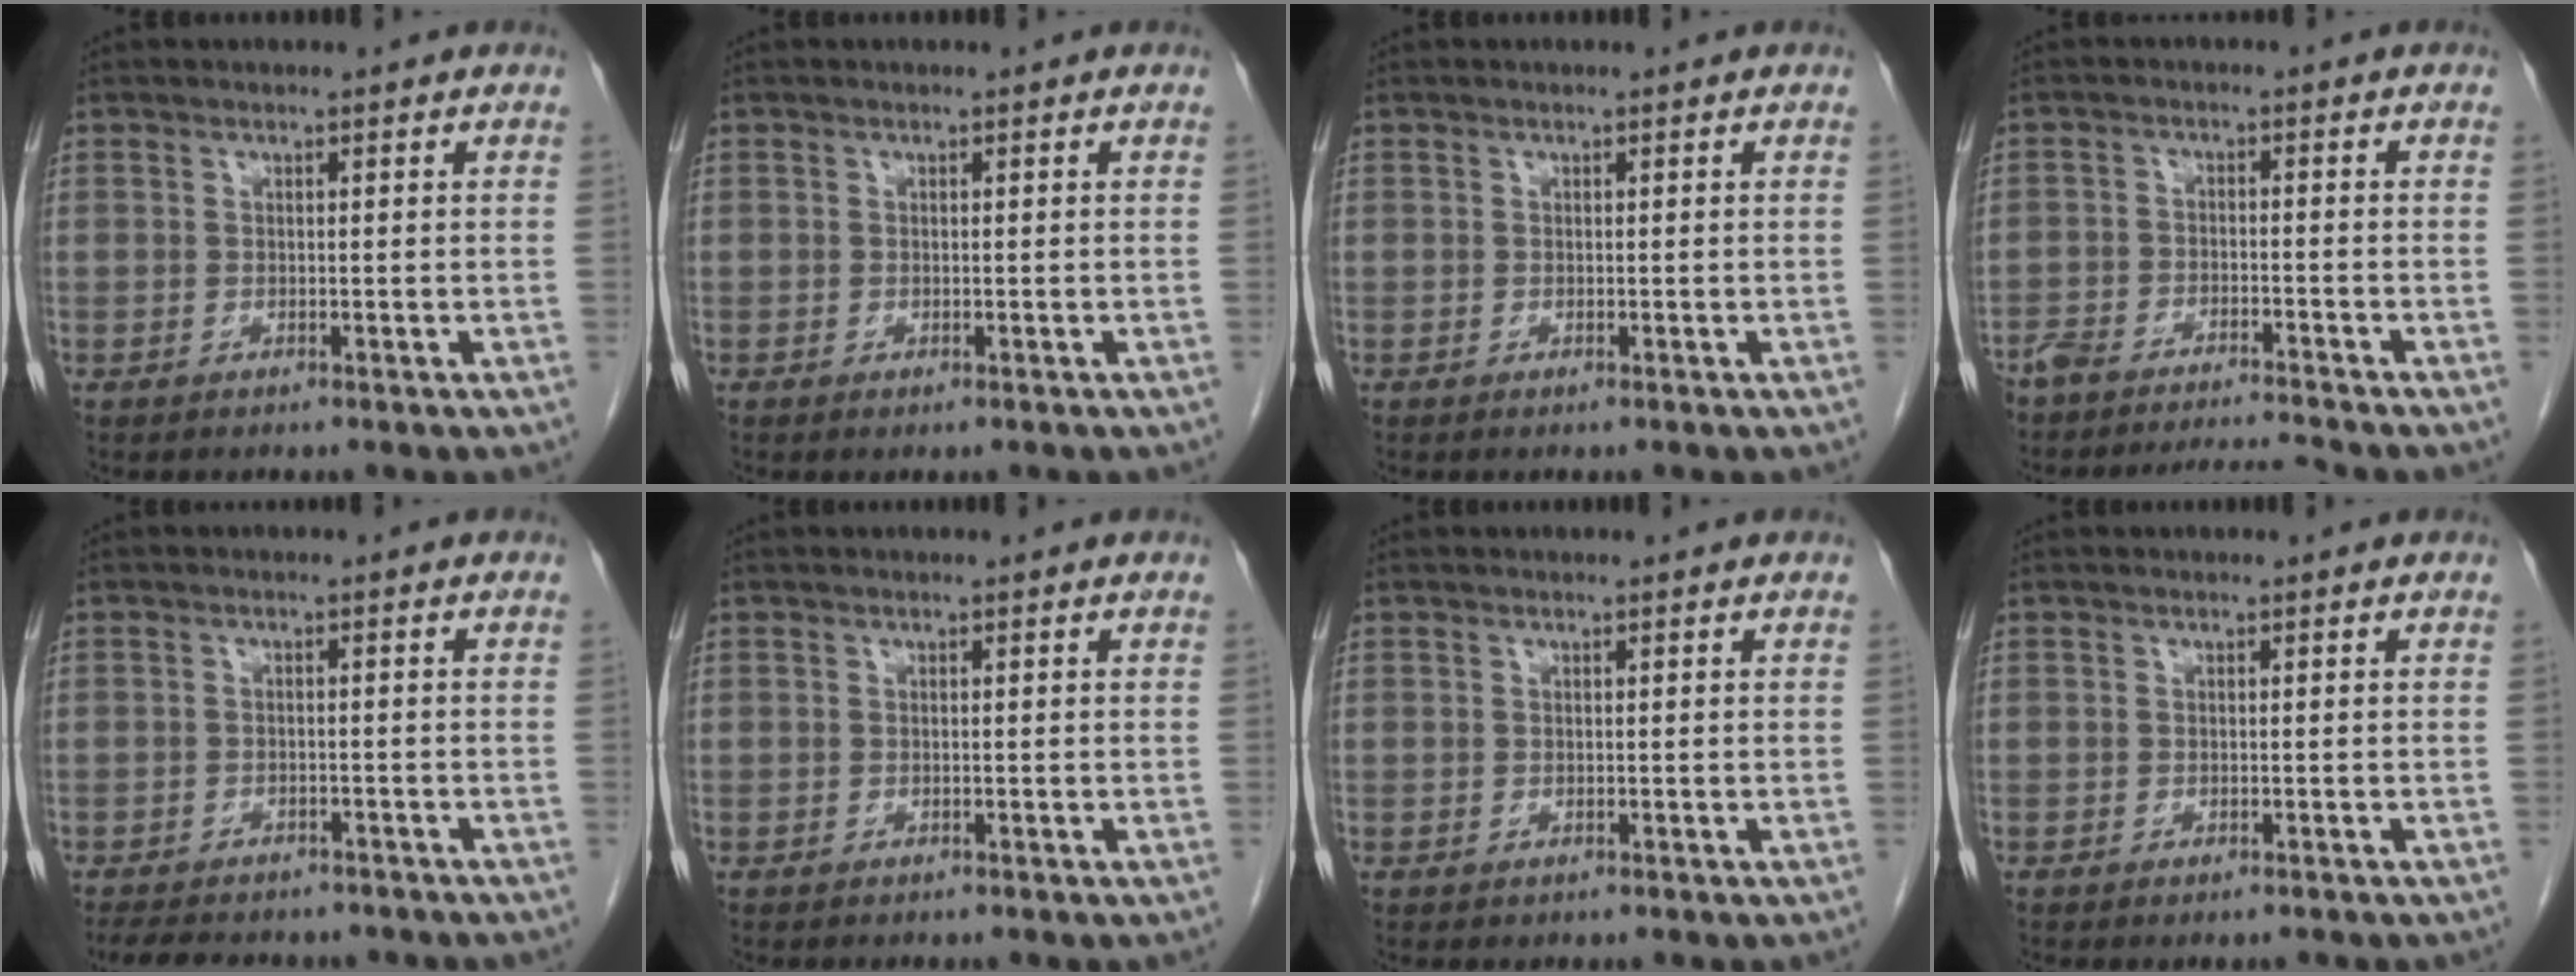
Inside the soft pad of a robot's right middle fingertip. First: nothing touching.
{"total": 0.6, "force": [-0.4, 0.1, 0.5], "torque": [-0.012, -0.003, -0.003]}
{"total": 0.0}
{"total": 7.3, "force": [-7.0, 0.0, 1.9], "torque": [-0.031, 0.004, -0.117]}
{"total": 12.3, "force": [-10.4, 4.4, 4.7], "torque": [-0.095, -0.002, -0.130]}
{"total": 0.0}
{"total": 0.0}
{"total": 1.4, "force": [-1.3, 0.3, 0.6], "torque": [-0.010, -0.004, -0.016]}